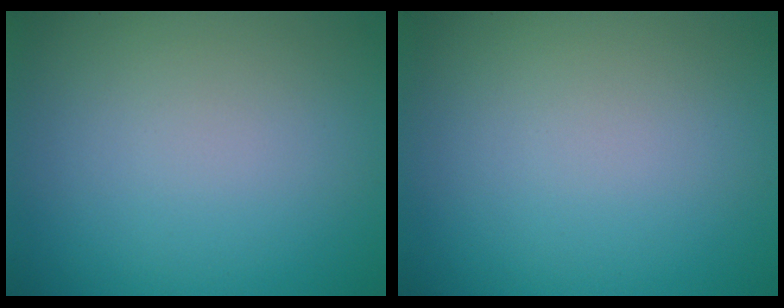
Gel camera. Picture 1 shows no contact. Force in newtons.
{"total": 0.0}